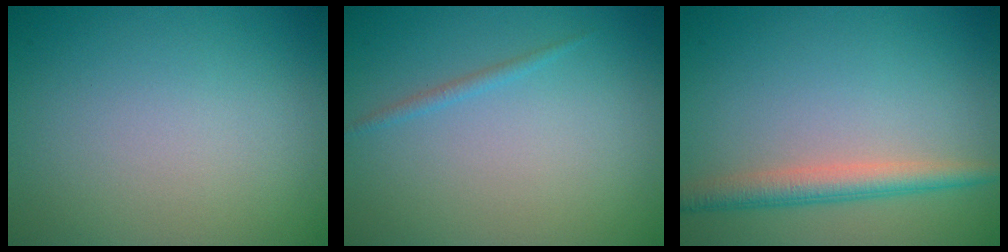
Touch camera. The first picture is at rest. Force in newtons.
{"total": 0.8, "press": 0.8, "slide": 0.1}
{"total": 3.0, "press": 3.0, "slide": 0.1}